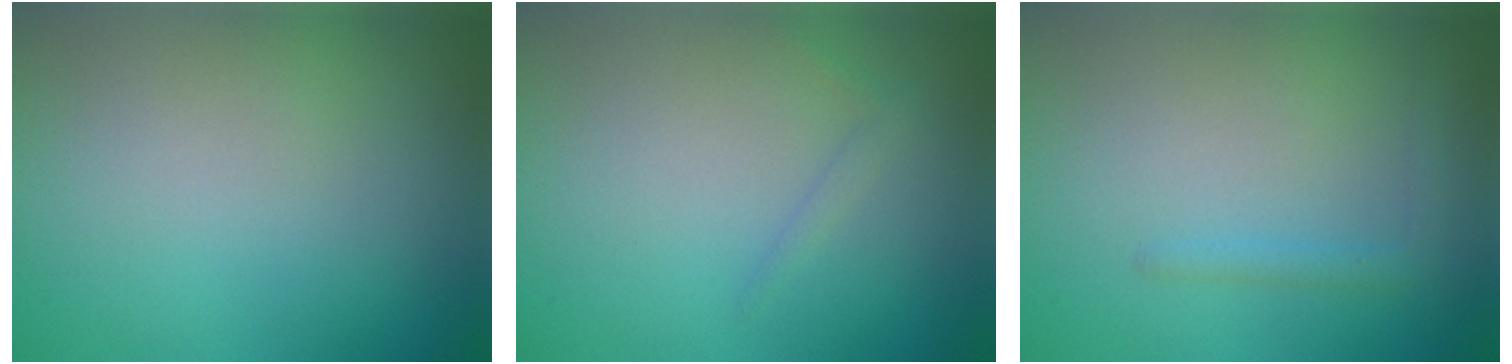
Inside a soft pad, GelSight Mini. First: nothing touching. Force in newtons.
{"total": 0.8, "press": 0.8, "slide": 0.1}
{"total": 1.4, "press": 1.4, "slide": 0.1}